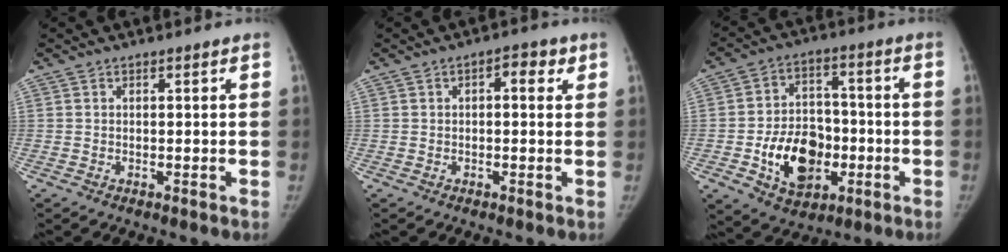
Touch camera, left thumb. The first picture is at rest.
{"total": 3.4, "force": [1.1, 1.8, 2.7], "torque": [-0.016, 0.006, 0.008]}
{"total": 13.8, "force": [-4.4, 10.0, 8.5], "torque": [-0.092, 0.024, -0.067]}